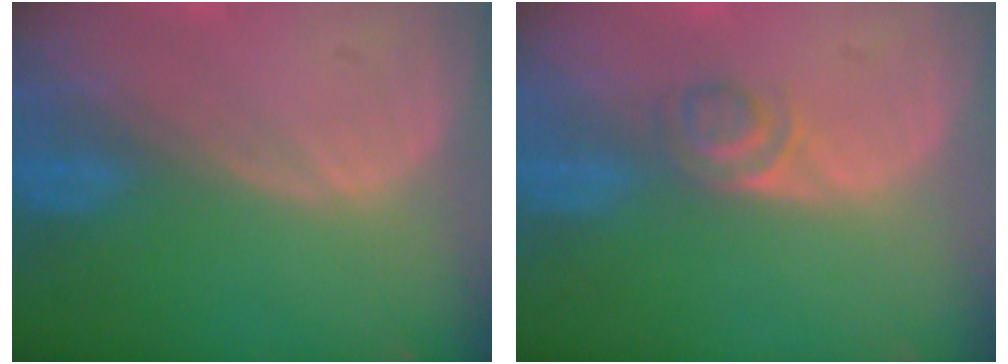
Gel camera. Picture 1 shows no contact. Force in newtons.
{"total": 2.5, "press": 2.4, "slide": 0.8}